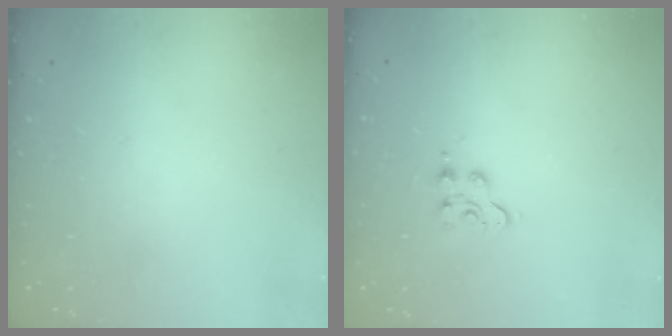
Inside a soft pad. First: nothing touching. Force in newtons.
{"total": 4.2, "press": 4.1, "slide": 0.5}